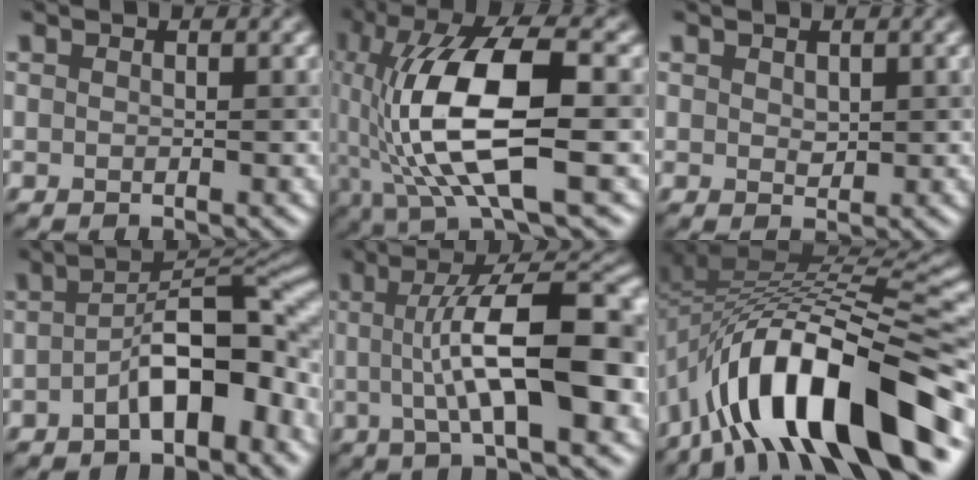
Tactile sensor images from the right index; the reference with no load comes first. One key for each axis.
{"total": 12.1, "fx": -0.5, "fy": 4.0, "fz": 11.4, "tx": -0.221, "ty": 0.007, "tz": -0.008}
{"total": 1.0, "fx": 0.5, "fy": 0.7, "fz": 0.6, "tx": -0.010, "ty": -0.004, "tz": 0.012}
{"total": 7.2, "fx": -2.5, "fy": 3.0, "fz": 6.1, "tx": -0.088, "ty": 0.018, "tz": -0.044}
{"total": 10.8, "fx": 0.0, "fy": 2.9, "fz": 10.4, "tx": -0.142, "ty": 0.013, "tz": -0.007}
{"total": 14.4, "fx": -8.0, "fy": 5.1, "fz": 10.9, "tx": -0.170, "ty": 0.010, "tz": -0.135}